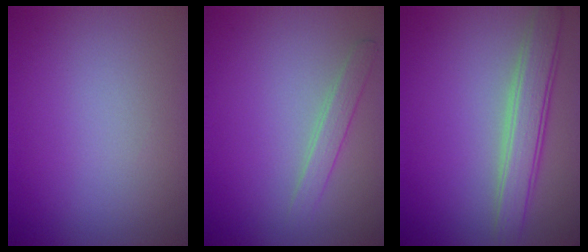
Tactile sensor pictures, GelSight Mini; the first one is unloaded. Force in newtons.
{"total": 1.7, "press": 1.7, "slide": 0.1}
{"total": 4.0, "press": 4.0, "slide": 0.3}